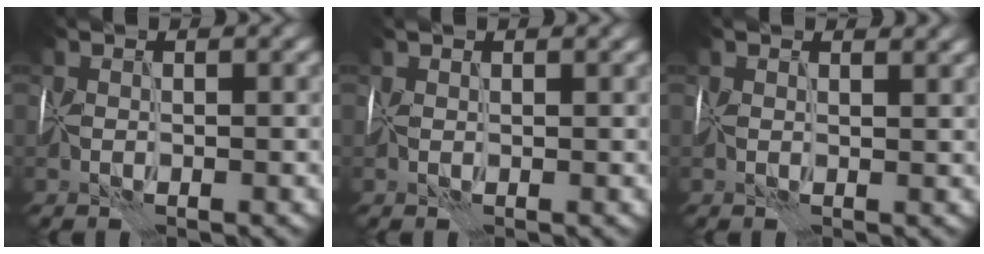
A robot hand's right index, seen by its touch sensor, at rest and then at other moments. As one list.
[{"total": 0.8, "force": [0.7, 0.4, 0.3], "torque": [-0.010, 0.003, 0.017]}, {"total": 2.3, "force": [1.7, 1.1, 1.1], "torque": [-0.022, 0.002, 0.024]}]